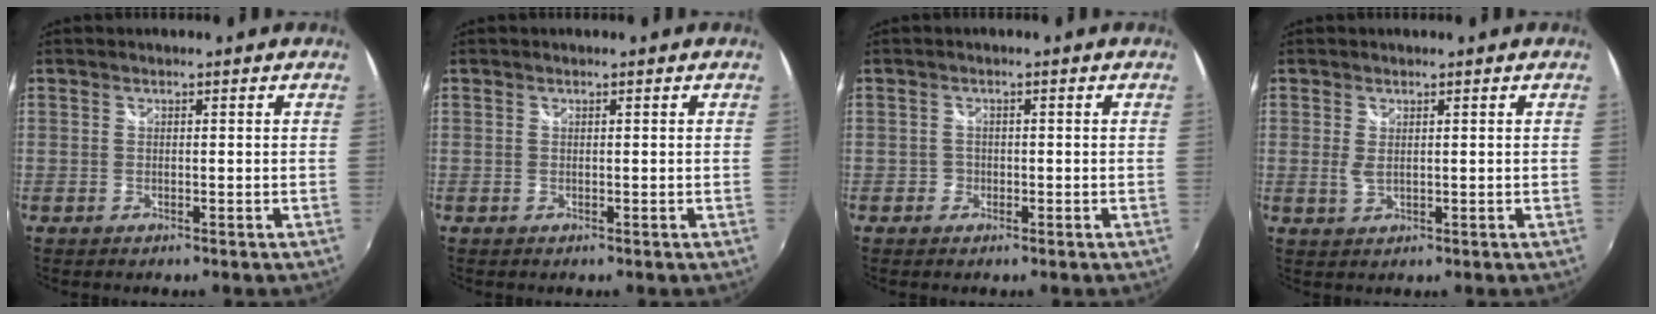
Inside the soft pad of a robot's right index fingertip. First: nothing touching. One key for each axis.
{"total": 0.0}
{"total": 1.5, "fx": -0.8, "fy": 1.3, "fz": 0.0, "tx": -0.001, "ty": 0.002, "tz": -0.013}
{"total": 1.8, "fx": 0.4, "fy": 0.8, "fz": 1.5, "tx": -0.030, "ty": -0.002, "tz": 0.007}